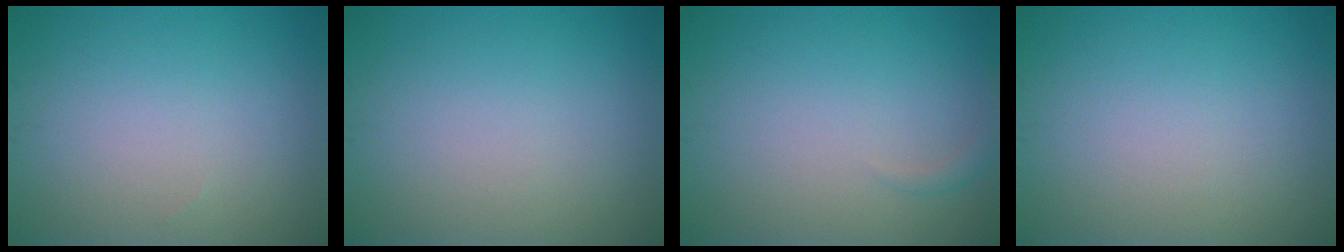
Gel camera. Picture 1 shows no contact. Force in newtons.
{"total": 0.0}
{"total": 0.9, "press": 0.9, "slide": 0.1}
{"total": 0.0}